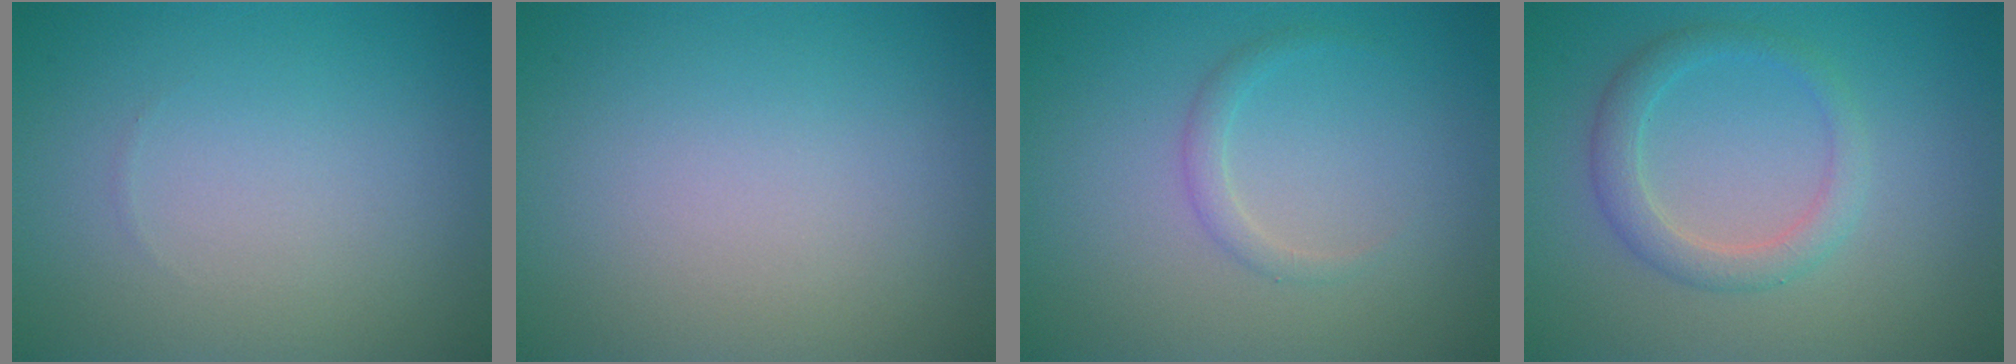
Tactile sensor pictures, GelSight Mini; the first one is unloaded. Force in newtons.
{"total": 0.0}
{"total": 1.2, "press": 1.2, "slide": 0.0}
{"total": 2.6, "press": 2.6, "slide": 0.2}